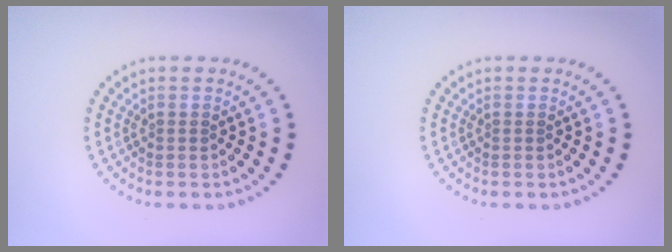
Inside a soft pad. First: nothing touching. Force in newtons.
{"total": 0.0}